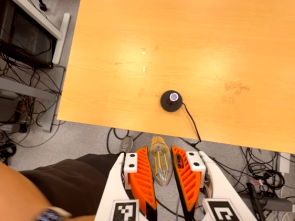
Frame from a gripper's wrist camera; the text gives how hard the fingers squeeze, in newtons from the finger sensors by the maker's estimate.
{"total": 14.0, "left": 15.9, "right": 12.0}